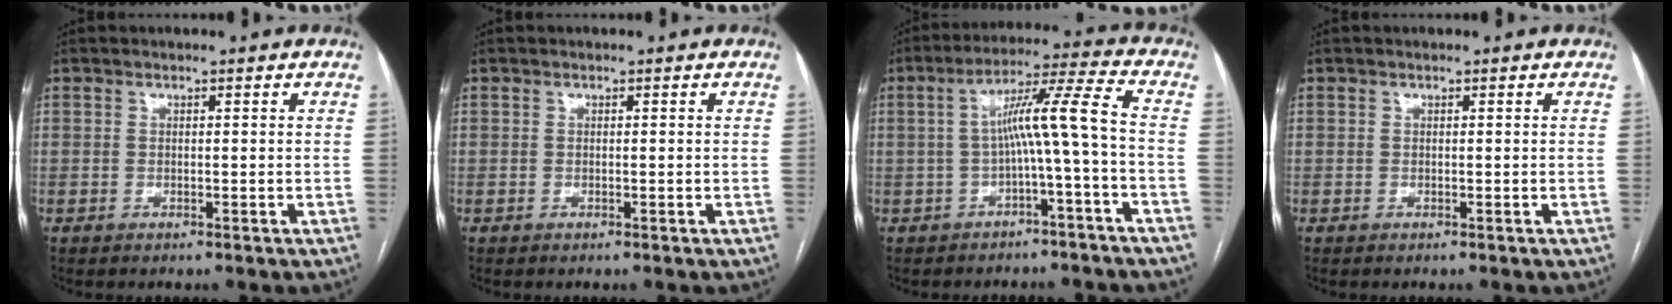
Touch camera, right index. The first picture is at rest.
{"total": 0.0}
{"total": 8.6, "force": [-1.5, -1.2, 8.4], "torque": [-0.137, 0.032, -0.021]}
{"total": 0.0}